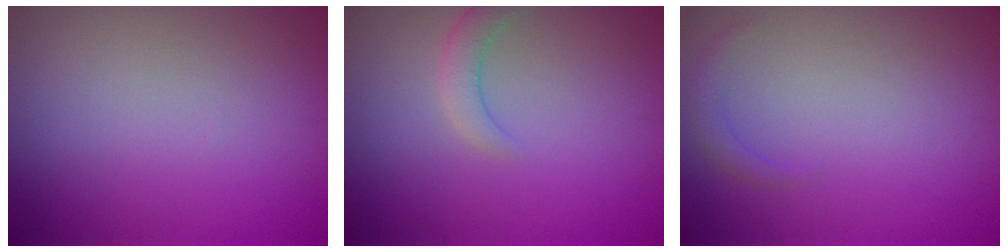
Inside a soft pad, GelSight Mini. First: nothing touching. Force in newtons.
{"total": 1.9, "press": 1.9, "slide": 0.2}
{"total": 1.1, "press": 1.1, "slide": 0.1}